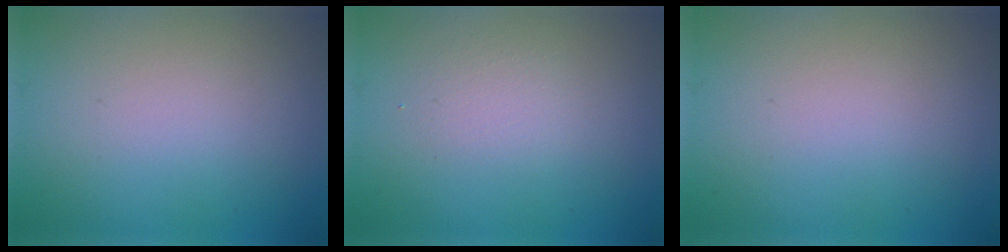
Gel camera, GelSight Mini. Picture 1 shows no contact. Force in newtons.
{"total": 1.4, "press": 1.4, "slide": 0.1}
{"total": 0.0}